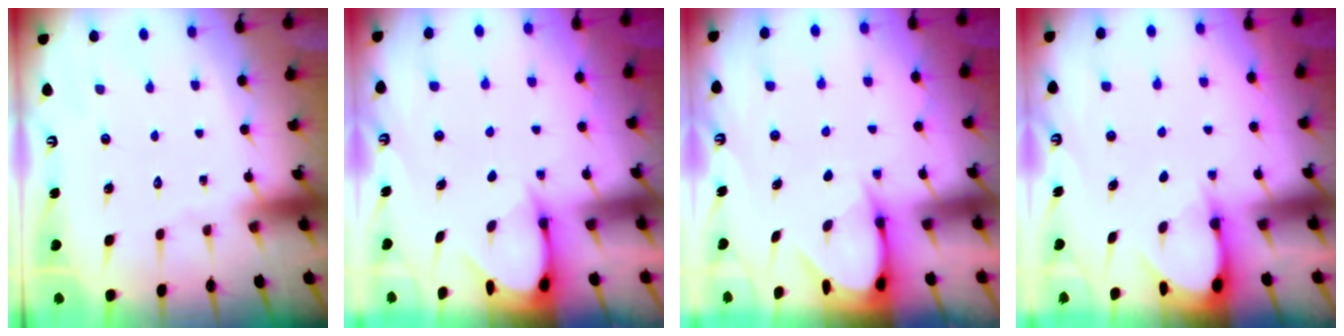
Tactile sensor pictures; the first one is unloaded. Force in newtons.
{"total": 3.7, "press": 3.7, "slide": 0.3}
{"total": 5.1, "press": 5.1, "slide": 0.7}
{"total": 3.2, "press": 3.2, "slide": 0.5}